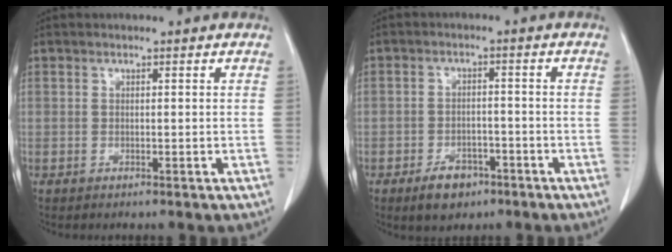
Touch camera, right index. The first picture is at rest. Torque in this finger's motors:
{"motor_torque": [-0.02, 0.00, -0.17, -0.04]}